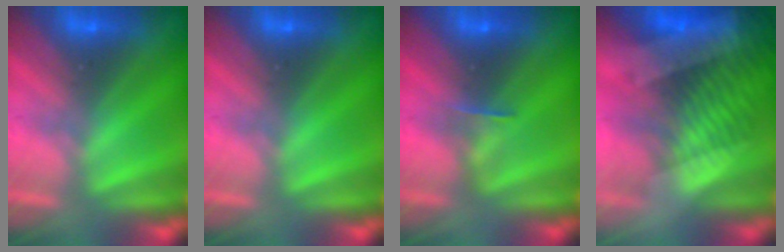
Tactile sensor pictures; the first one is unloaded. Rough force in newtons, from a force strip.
{"total": 0.0}
{"total": 2.4}
{"total": 8.1}